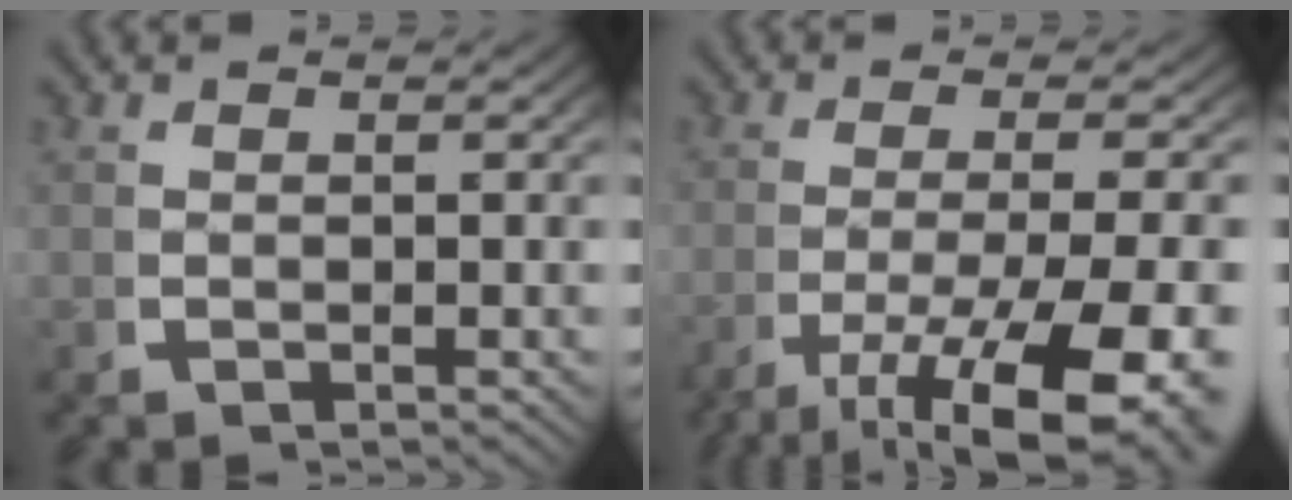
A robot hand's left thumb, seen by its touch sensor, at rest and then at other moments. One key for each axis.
{"total": 10.1, "fx": -4.2, "fy": 4.3, "fz": 8.1, "tx": -0.150, "ty": -0.036, "tz": -0.043}